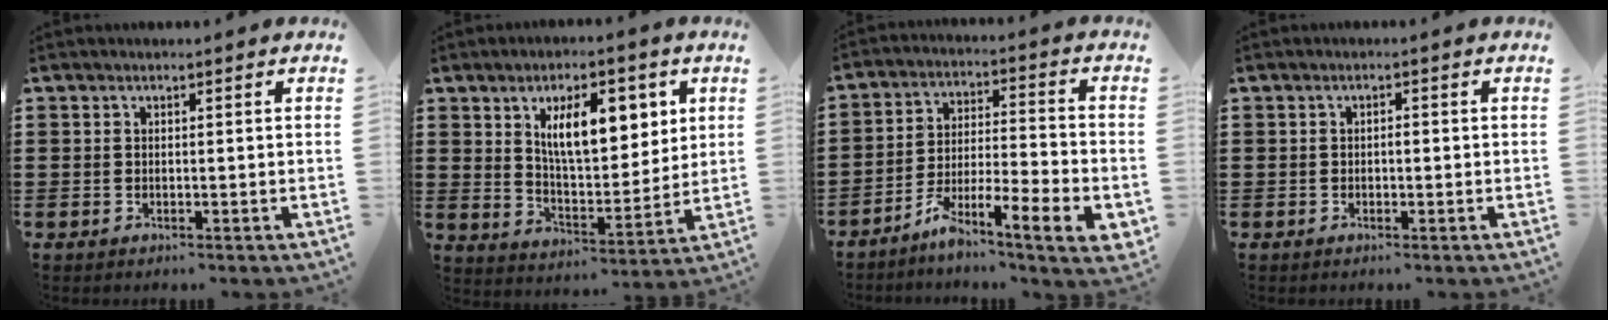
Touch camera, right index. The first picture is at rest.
{"total": 10.3, "force": [4.4, 4.5, 8.2], "torque": [-0.133, -0.005, 0.069]}
{"total": 8.8, "force": [-5.7, 1.3, 6.5], "torque": [-0.119, -0.004, -0.111]}
{"total": 0.8, "force": [-0.3, 0.3, 0.6], "torque": [-0.014, -0.004, -0.004]}